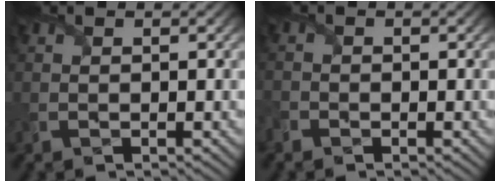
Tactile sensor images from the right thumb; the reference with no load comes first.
{"total": 1.5, "force": [-1.1, 0.9, 0.2], "torque": [-0.008, -0.004, -0.029]}